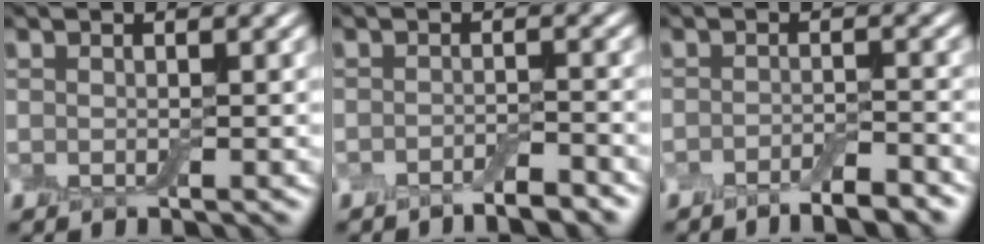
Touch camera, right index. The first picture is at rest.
{"total": 2.0, "force": [-1.7, 0.2, 1.0], "torque": [-0.013, 0.001, -0.030]}
{"total": 3.0, "force": [-2.4, 0.4, 1.7], "torque": [-0.024, 0.002, -0.041]}